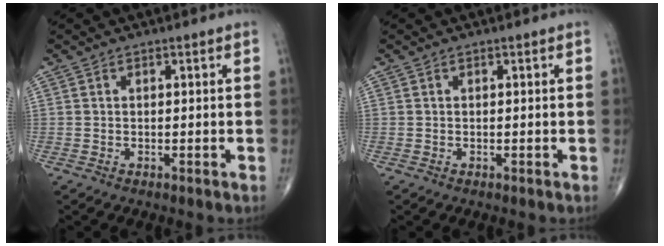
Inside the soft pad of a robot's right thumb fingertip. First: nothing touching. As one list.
[{"total": 0.0}]